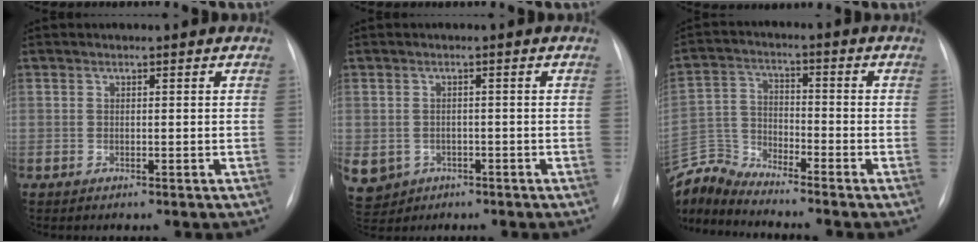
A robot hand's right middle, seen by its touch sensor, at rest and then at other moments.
{"total": 10.3, "force": [-4.2, 8.8, 3.2], "torque": [-0.104, 0.002, -0.050]}
{"total": 8.3, "force": [-8.3, -1.0, 0.1], "torque": [-0.012, 0.009, -0.164]}